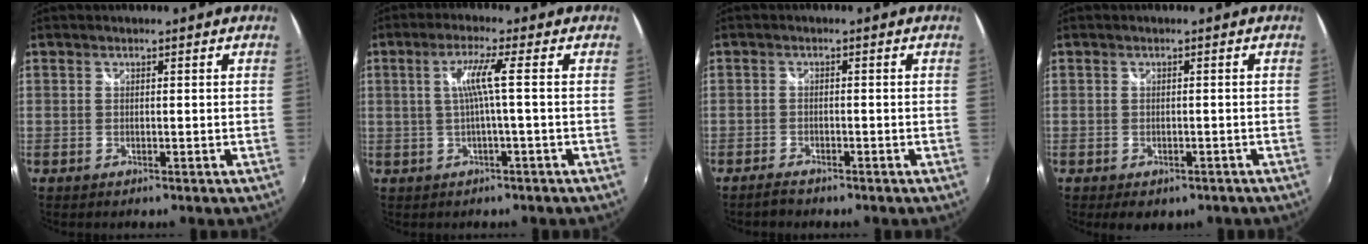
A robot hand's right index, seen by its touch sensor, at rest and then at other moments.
{"total": 4.7, "force": [-0.1, -1.0, 4.6], "torque": [-0.094, 0.001, 0.004]}
{"total": 2.4, "force": [-2.1, 0.8, 0.7], "torque": [-0.025, -0.004, -0.040]}
{"total": 3.9, "force": [-2.3, 2.6, 1.9], "torque": [-0.041, -0.015, -0.025]}